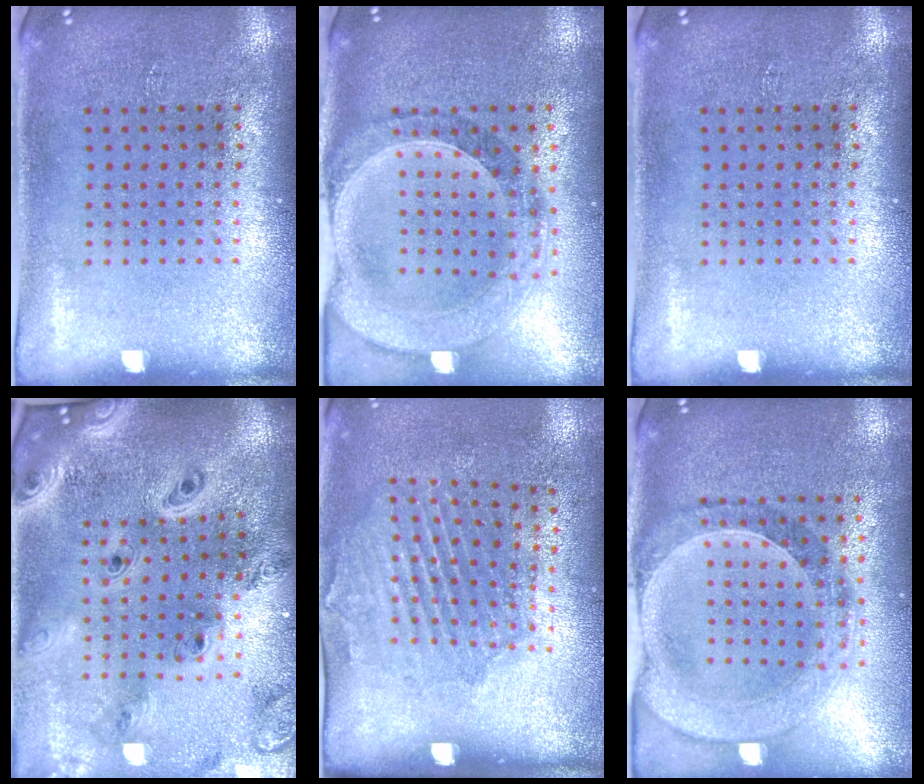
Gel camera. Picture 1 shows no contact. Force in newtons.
{"total": 1.4, "press": 1.4, "slide": 0.3}
{"total": 0.0}
{"total": 3.5, "press": 2.8, "slide": 2.1}
{"total": 1.8, "press": 1.3, "slide": 1.2}
{"total": 1.6, "press": 1.5, "slide": 0.3}